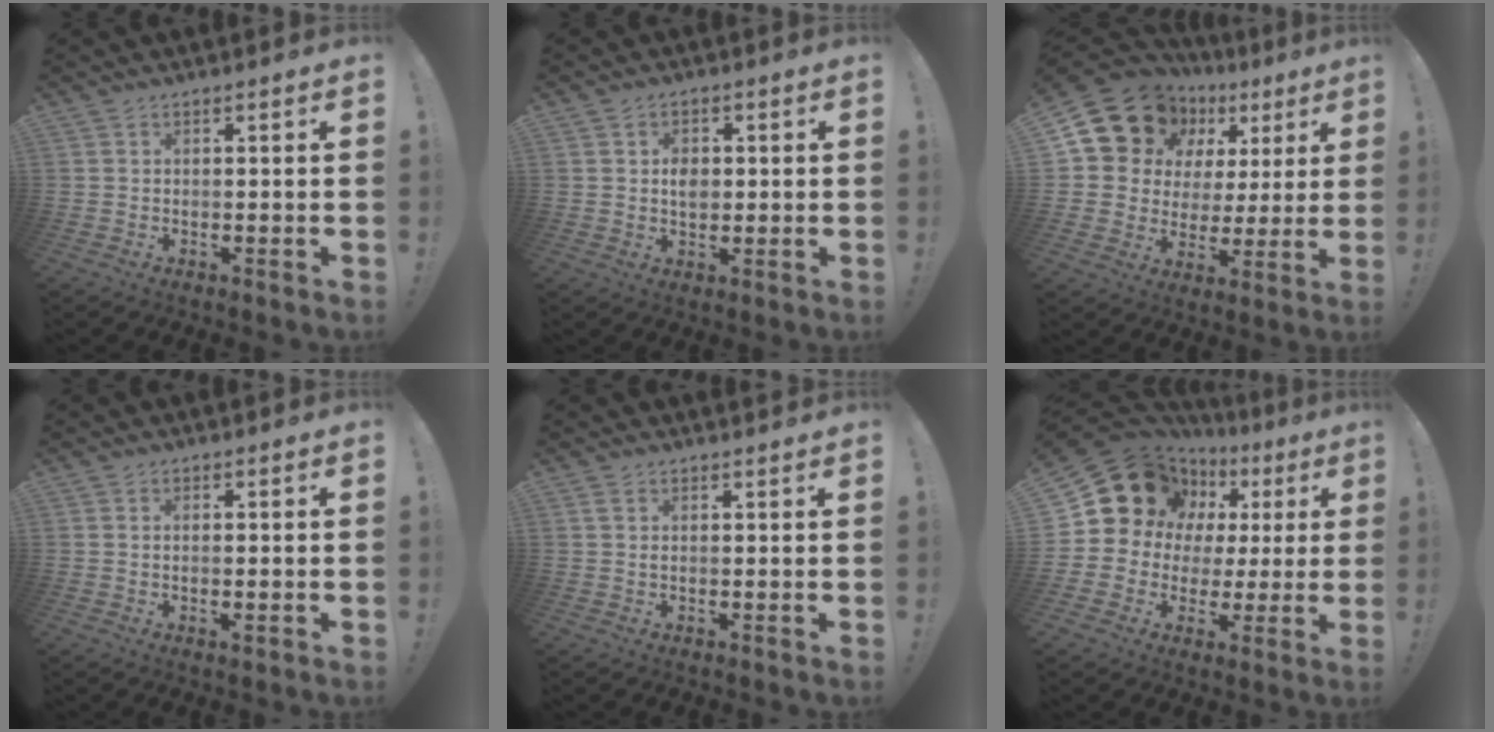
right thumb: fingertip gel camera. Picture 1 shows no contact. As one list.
[{"total": 4.1, "force": [0.2, 3.3, 2.4], "torque": [-0.021, -0.005, -0.002]}, {"total": 15.8, "force": [10.5, 10.4, 5.7], "torque": [-0.094, -0.067, 0.207]}, {"total": 1.4, "force": [0.1, 0.5, 1.3], "torque": [-0.021, 0.001, 0.001]}, {"total": 1.3, "force": [1.0, 0.2, 0.7], "torque": [-0.001, -0.006, 0.017]}, {"total": 16.1, "force": [8.3, 12.0, 6.7], "torque": [-0.100, -0.057, 0.177]}]